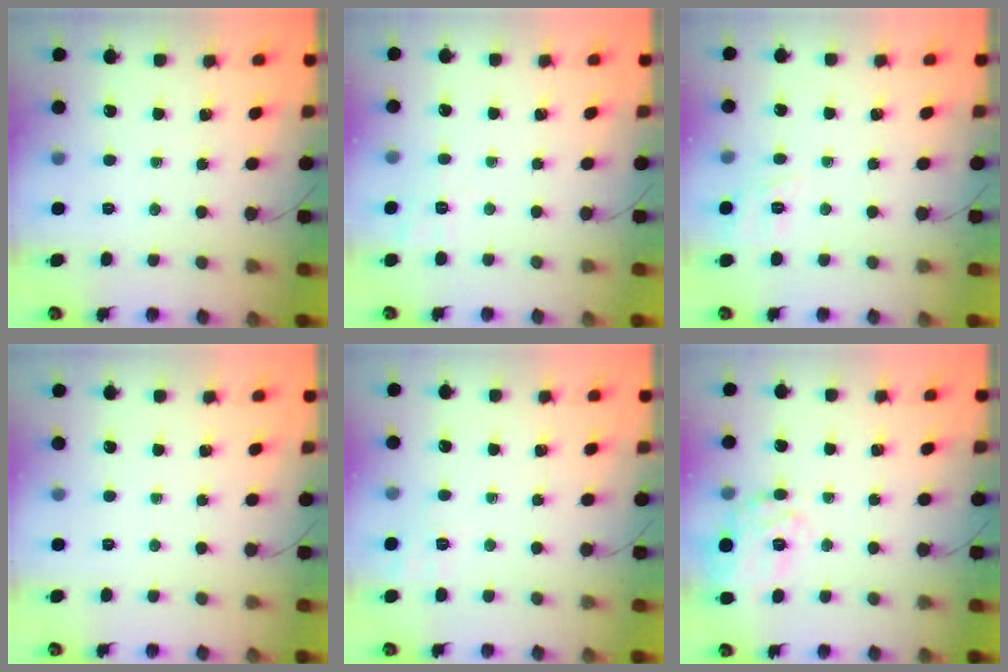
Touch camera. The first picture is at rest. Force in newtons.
{"total": 3.8, "press": 3.1, "slide": 2.1}
{"total": 2.4, "press": 1.4, "slide": 2.0}
{"total": 0.0}
{"total": 2.5, "press": 1.3, "slide": 2.1}
{"total": 12.4, "press": 12.2, "slide": 1.9}